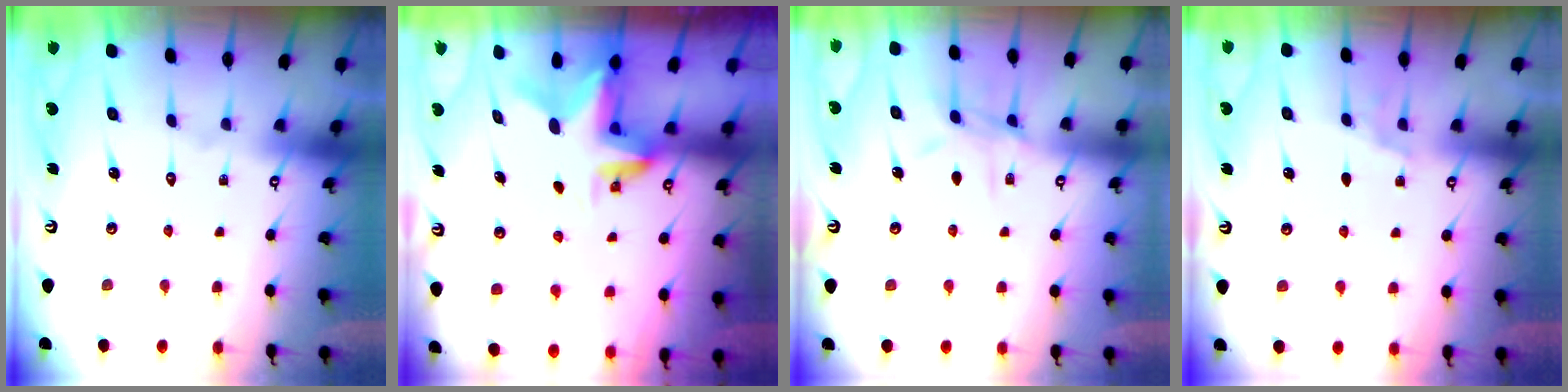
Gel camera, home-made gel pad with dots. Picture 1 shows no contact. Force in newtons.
{"total": 4.2, "press": 4.2, "slide": 0.5}
{"total": 7.9, "press": 7.9, "slide": 0.5}
{"total": 4.3, "press": 3.6, "slide": 2.4}